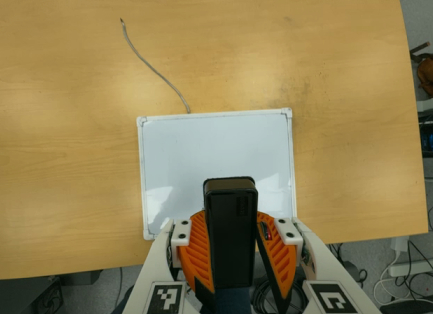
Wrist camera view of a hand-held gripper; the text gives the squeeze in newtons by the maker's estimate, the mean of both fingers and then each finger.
{"total": 7.5, "left": 8.2, "right": 6.9}